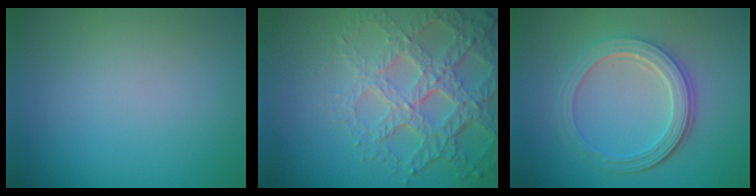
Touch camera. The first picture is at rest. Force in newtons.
{"total": 7.0, "press": 5.0, "slide": 4.9}
{"total": 4.7, "press": 3.6, "slide": 3.1}